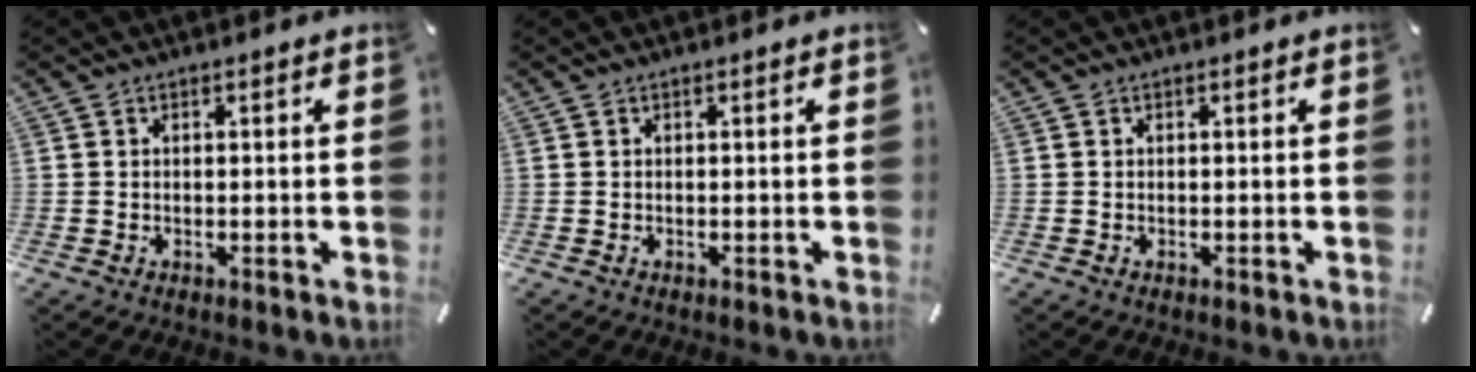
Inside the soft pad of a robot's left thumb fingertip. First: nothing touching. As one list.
[{"total": 0.0}, {"total": 0.0}]